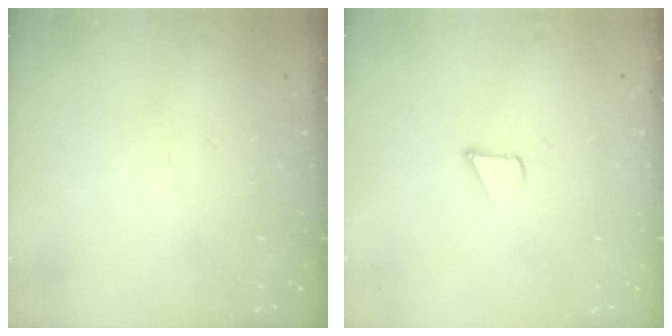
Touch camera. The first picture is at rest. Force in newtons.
{"total": 2.3, "press": 2.3, "slide": 0.2}